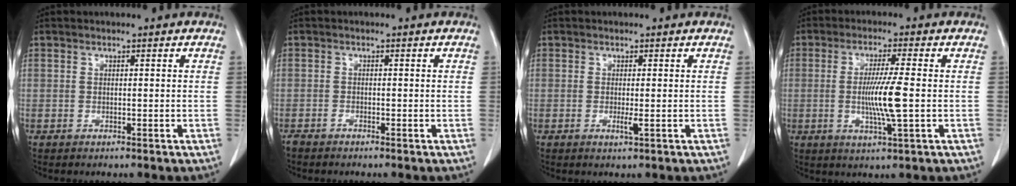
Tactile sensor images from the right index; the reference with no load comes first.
{"total": 0.9, "force": [-0.8, 0.1, 0.2], "torque": [-0.006, 0.000, -0.017]}
{"total": 1.2, "force": [-0.2, 0.0, 1.2], "torque": [-0.023, -0.005, -0.003]}
{"total": 7.4, "force": [-0.7, -0.4, 7.3], "torque": [-0.140, -0.014, -0.013]}